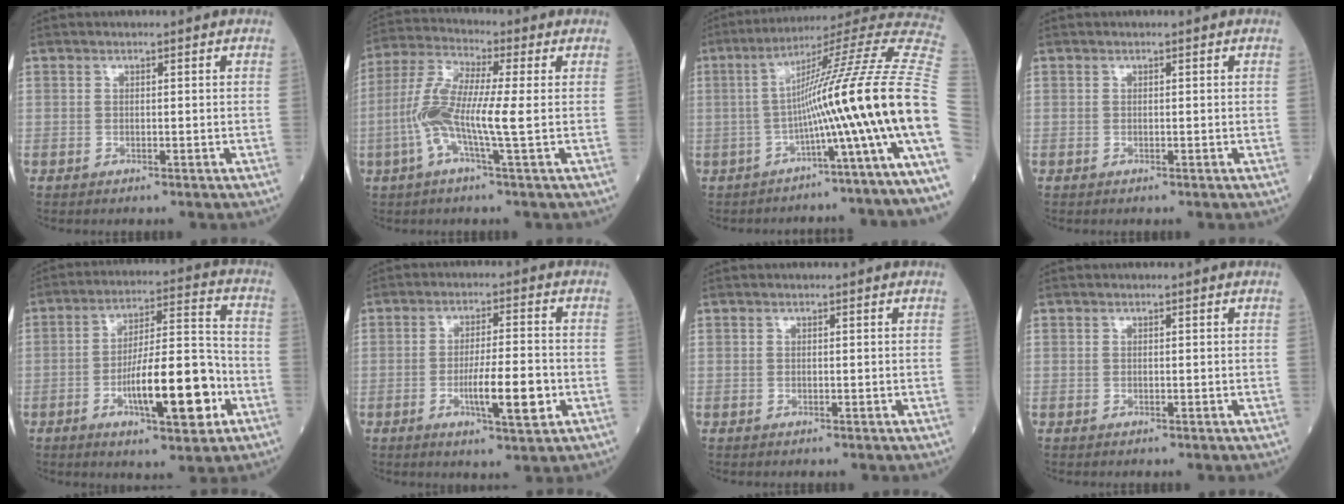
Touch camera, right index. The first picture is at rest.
{"total": 10.2, "force": [-1.3, 0.4, 10.1], "torque": [-0.213, 0.013, -0.039]}
{"total": 17.3, "force": [-4.1, -2.0, 16.7], "torque": [-0.224, 0.026, -0.076]}
{"total": 0.0}
{"total": 14.6, "force": [-5.0, 3.2, 13.3], "torque": [-0.215, 0.009, -0.075]}
{"total": 8.0, "force": [-2.3, 0.9, 7.6], "torque": [-0.124, -0.006, -0.037]}
{"total": 0.0}
{"total": 0.0}